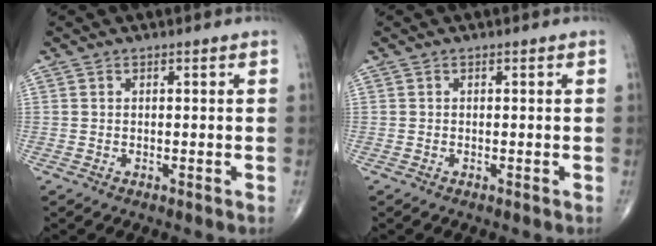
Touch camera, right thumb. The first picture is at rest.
{"total": 0.0}